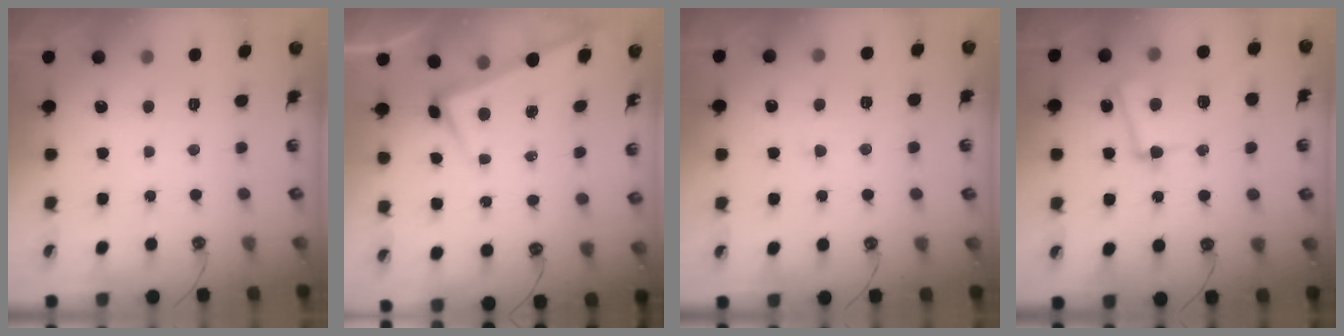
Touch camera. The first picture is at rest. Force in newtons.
{"total": 1.9, "press": 1.8, "slide": 0.6}
{"total": 1.9, "press": 1.8, "slide": 0.8}
{"total": 9.9, "press": 9.7, "slide": 2.0}